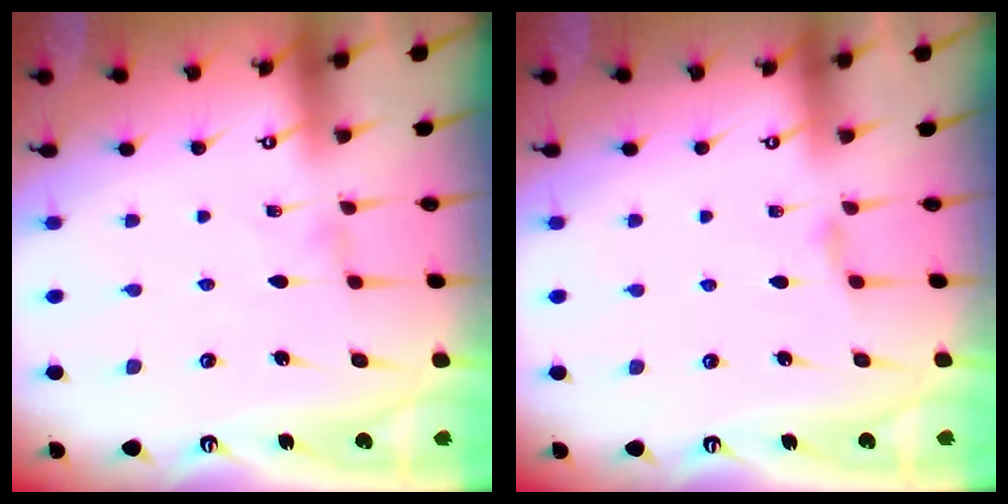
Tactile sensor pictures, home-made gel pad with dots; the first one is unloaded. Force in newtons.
{"total": 2.9, "press": 2.8, "slide": 0.5}